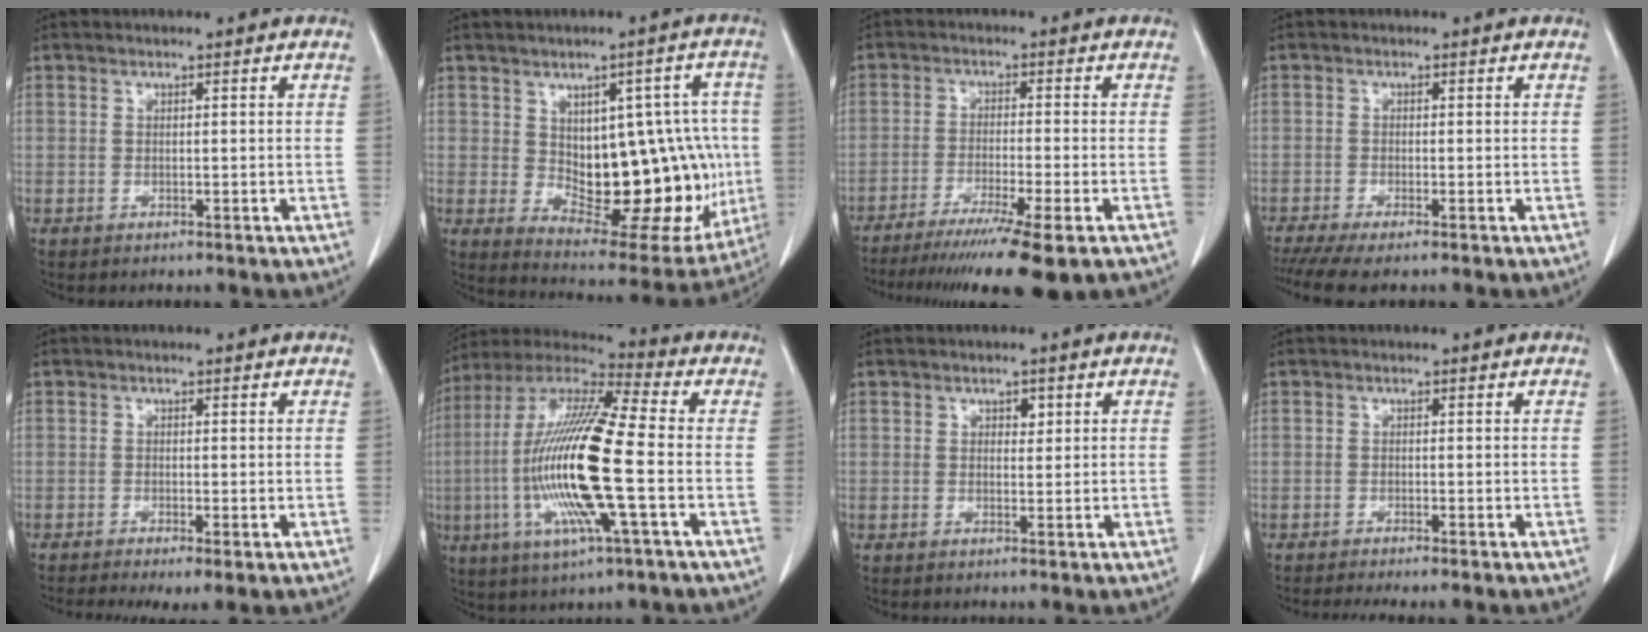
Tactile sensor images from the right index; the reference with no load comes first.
{"total": 19.1, "force": [-0.6, 9.0, 16.8], "torque": [-0.215, 0.012, 0.019]}
{"total": 13.3, "force": [-9.7, -0.2, 9.1], "torque": [-0.134, -0.039, -0.150]}
{"total": 5.2, "force": [-4.1, 0.3, 3.2], "torque": [-0.049, -0.010, -0.069]}
{"total": 4.6, "force": [-2.7, 1.1, 3.5], "torque": [-0.053, -0.014, -0.043]}
{"total": 19.8, "force": [-3.4, 1.6, 19.4], "torque": [-0.409, -0.012, -0.069]}
{"total": 1.4, "force": [0.6, 0.9, 0.9], "torque": [-0.010, -0.001, 0.008]}
{"total": 3.6, "force": [-3.0, 0.0, 2.1], "torque": [-0.026, -0.006, -0.043]}